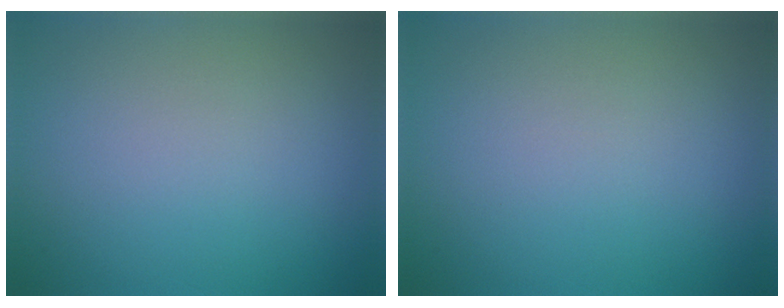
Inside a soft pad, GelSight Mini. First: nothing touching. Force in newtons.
{"total": 0.0}